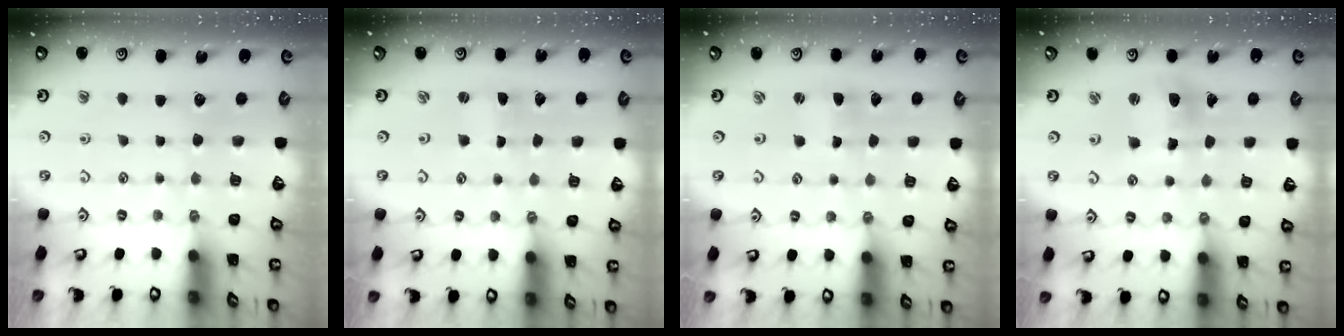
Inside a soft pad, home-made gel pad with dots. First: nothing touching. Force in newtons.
{"total": 0.7, "press": 0.7, "slide": 0.2}
{"total": 1.5, "press": 1.4, "slide": 0.3}
{"total": 8.0, "press": 7.9, "slide": 1.2}